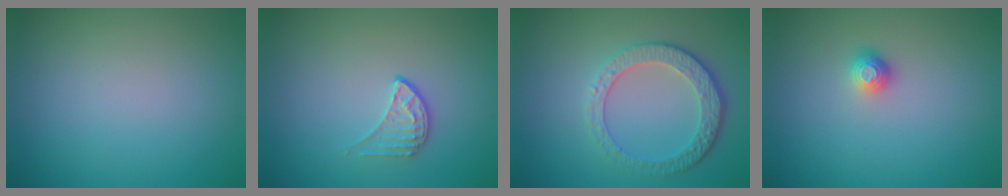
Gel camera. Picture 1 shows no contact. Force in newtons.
{"total": 1.6, "press": 1.0, "slide": 1.2}
{"total": 4.5, "press": 3.4, "slide": 3.0}
{"total": 1.2, "press": 1.0, "slide": 0.5}